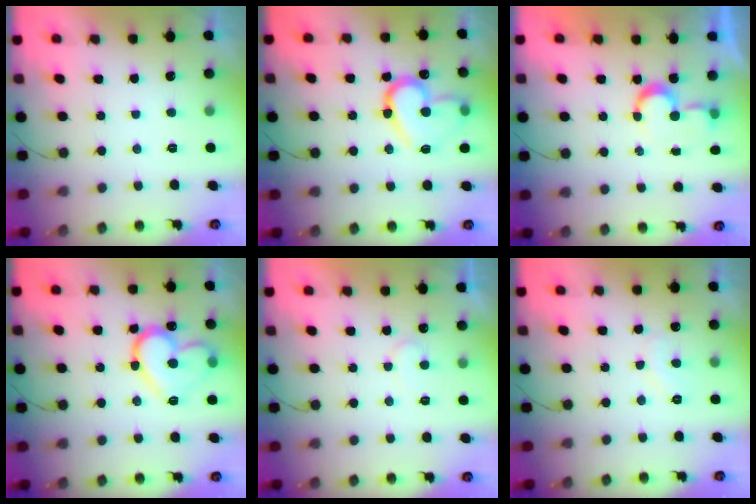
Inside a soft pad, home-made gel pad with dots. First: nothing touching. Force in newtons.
{"total": 15.7, "press": 15.6, "slide": 1.7}
{"total": 6.4, "press": 6.4, "slide": 0.6}
{"total": 16.4, "press": 16.3, "slide": 1.9}
{"total": 6.2, "press": 6.1, "slide": 0.4}
{"total": 7.3, "press": 7.3, "slide": 0.3}